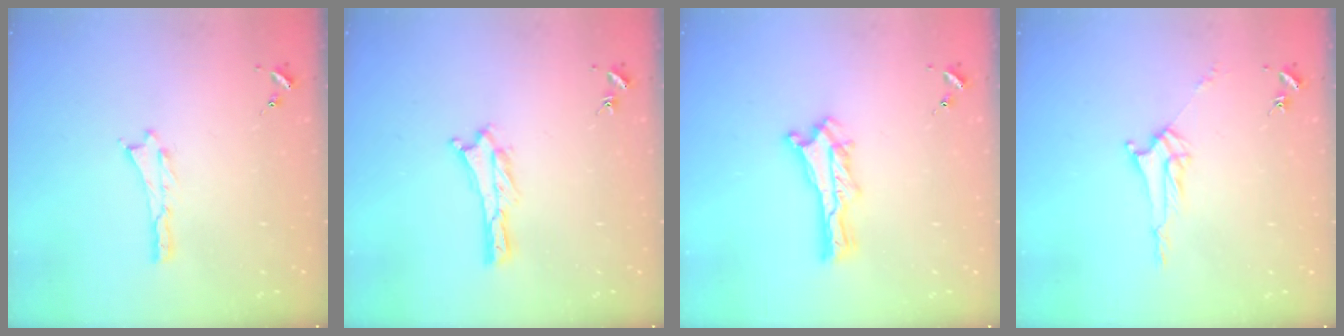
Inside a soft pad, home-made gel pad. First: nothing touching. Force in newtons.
{"total": 0.0}
{"total": 1.2, "press": 1.2, "slide": 0.2}
{"total": 3.0, "press": 3.0, "slide": 0.3}